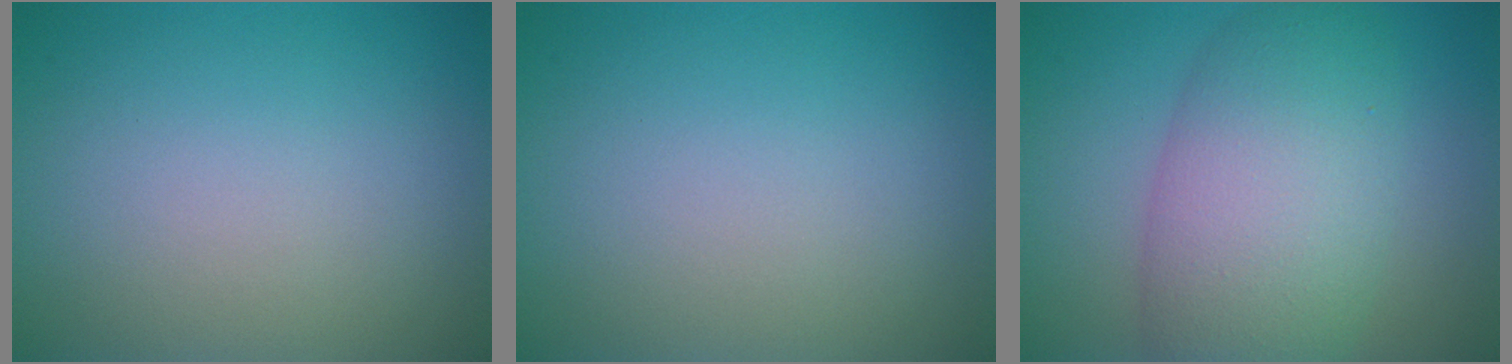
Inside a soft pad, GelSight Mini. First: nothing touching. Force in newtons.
{"total": 0.0}
{"total": 8.6, "press": 8.6, "slide": 0.3}